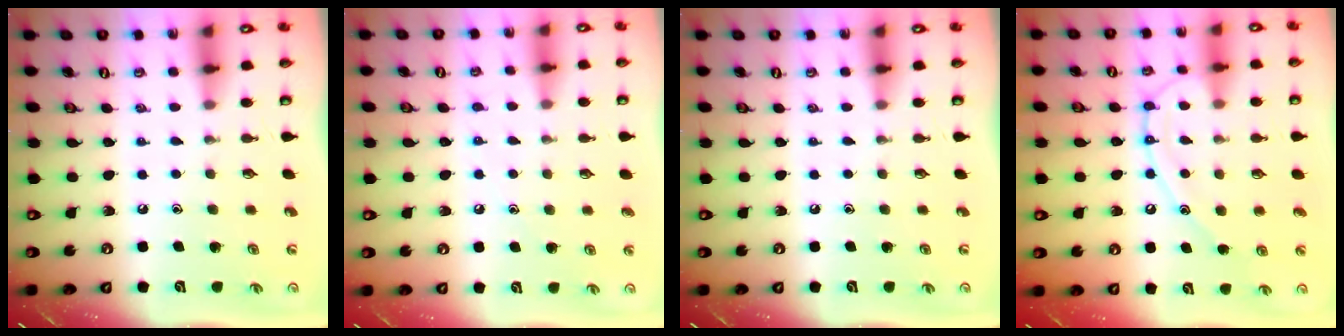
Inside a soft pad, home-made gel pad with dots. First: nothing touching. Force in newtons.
{"total": 4.8, "press": 4.7, "slide": 1.0}
{"total": 0.0}
{"total": 12.8, "press": 12.8, "slide": 1.3}